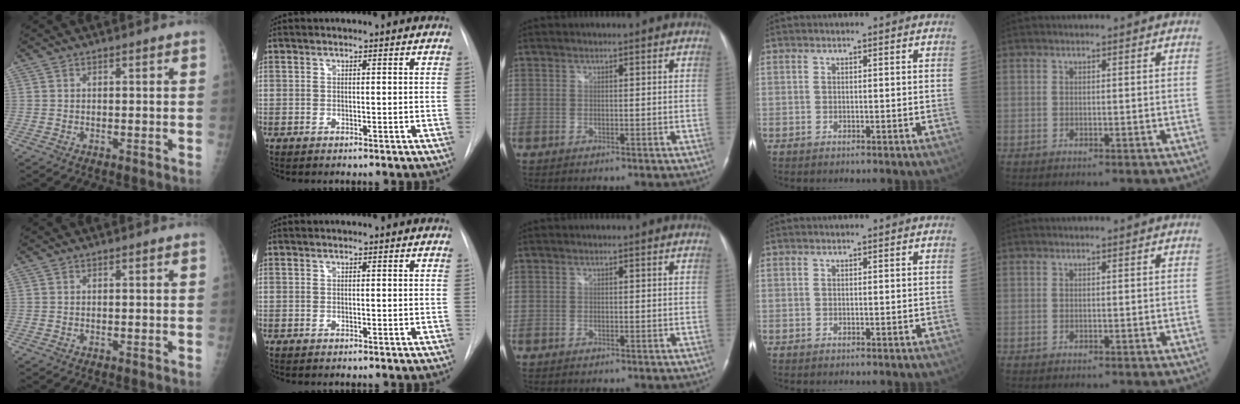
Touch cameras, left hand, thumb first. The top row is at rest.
{}